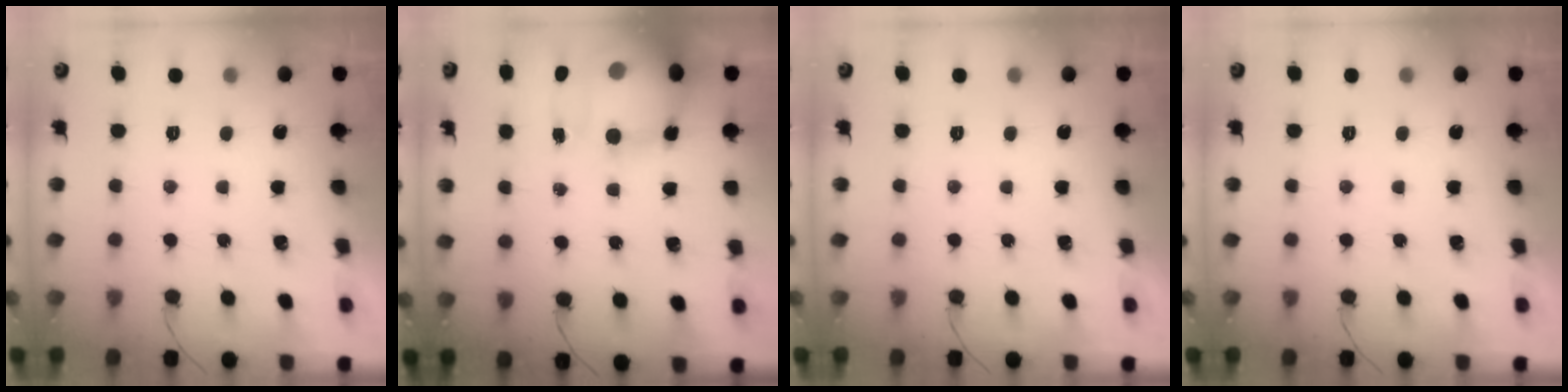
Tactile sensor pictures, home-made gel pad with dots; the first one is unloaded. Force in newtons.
{"total": 16.9, "press": 16.3, "slide": 4.5}
{"total": 0.0}
{"total": 0.0}